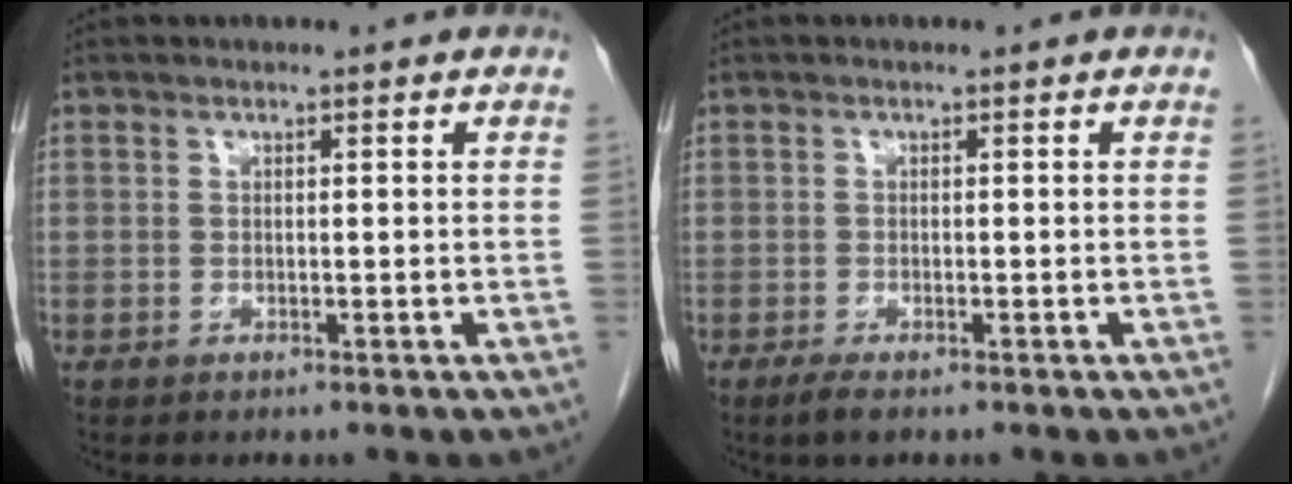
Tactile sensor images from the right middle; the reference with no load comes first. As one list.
[{"total": 1.9, "force": [-1.3, 0.4, 1.4], "torque": [-0.032, -0.006, -0.022]}]